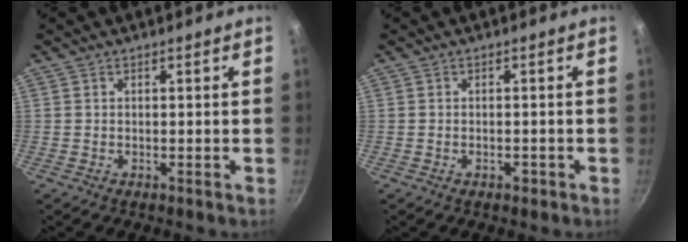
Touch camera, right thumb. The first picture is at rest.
{"total": 1.3, "force": [-0.7, 0.9, 0.7], "torque": [-0.007, 0.006, -0.006]}